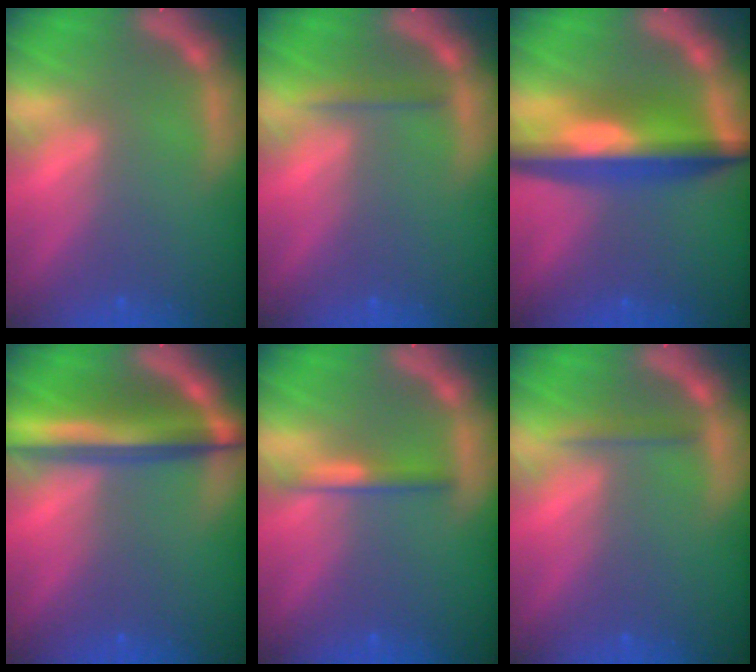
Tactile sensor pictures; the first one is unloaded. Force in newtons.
{"total": 1.4}
{"total": 8.6}
{"total": 7.6}
{"total": 1.9}
{"total": 1.4}